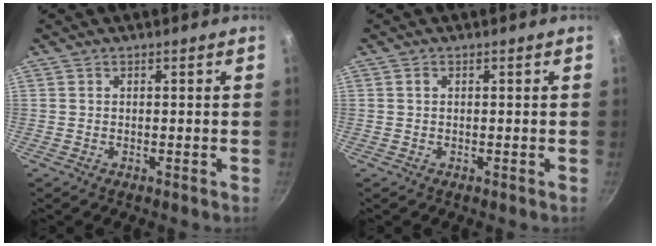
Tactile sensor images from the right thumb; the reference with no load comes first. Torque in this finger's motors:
{"motor_torque": [-0.33, 0.57, 0.27, -0.30, 0.00]}